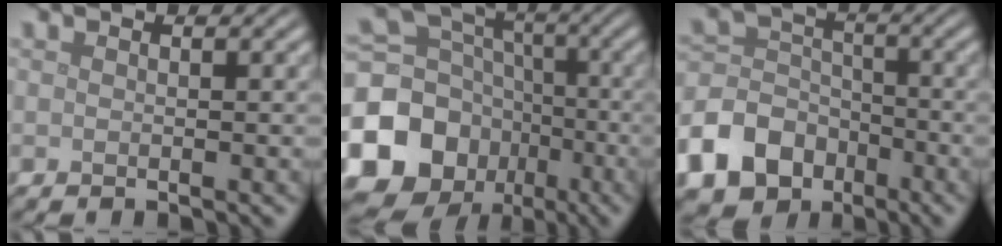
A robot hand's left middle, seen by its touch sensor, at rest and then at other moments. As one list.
[{"total": 15.2, "force": [-6.1, 12.8, 5.4], "torque": [-0.147, -0.019, -0.120]}, {"total": 11.0, "force": [-6.1, 8.5, 3.5], "torque": [-0.084, -0.025, -0.125]}]